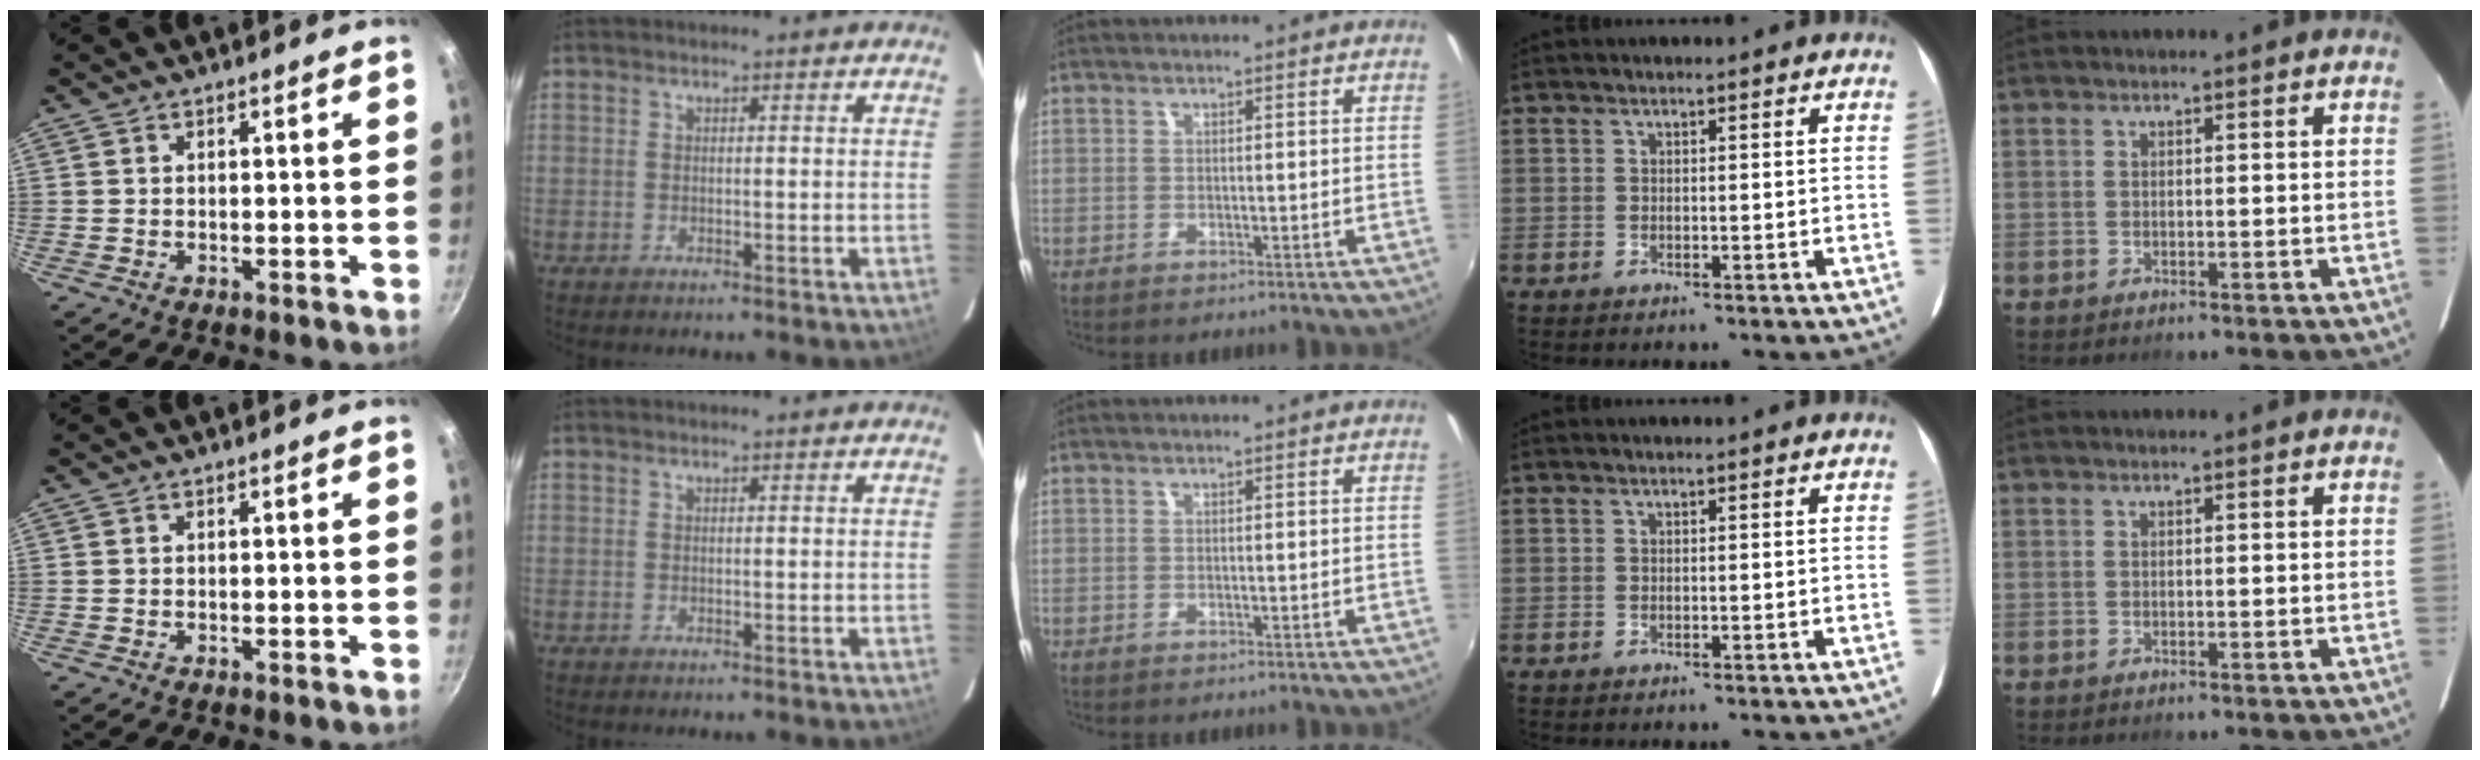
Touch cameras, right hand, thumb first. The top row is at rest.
{}